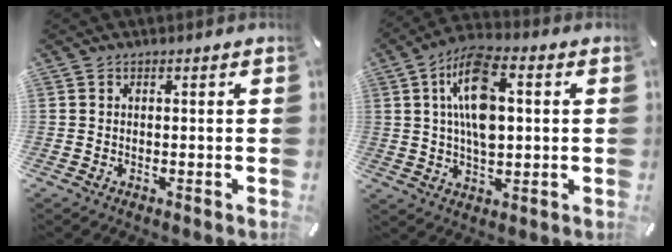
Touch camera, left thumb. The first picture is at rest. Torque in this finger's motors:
{"motor_torque": [2.40, 2.44, 0.52, 0.10, 0.33]}